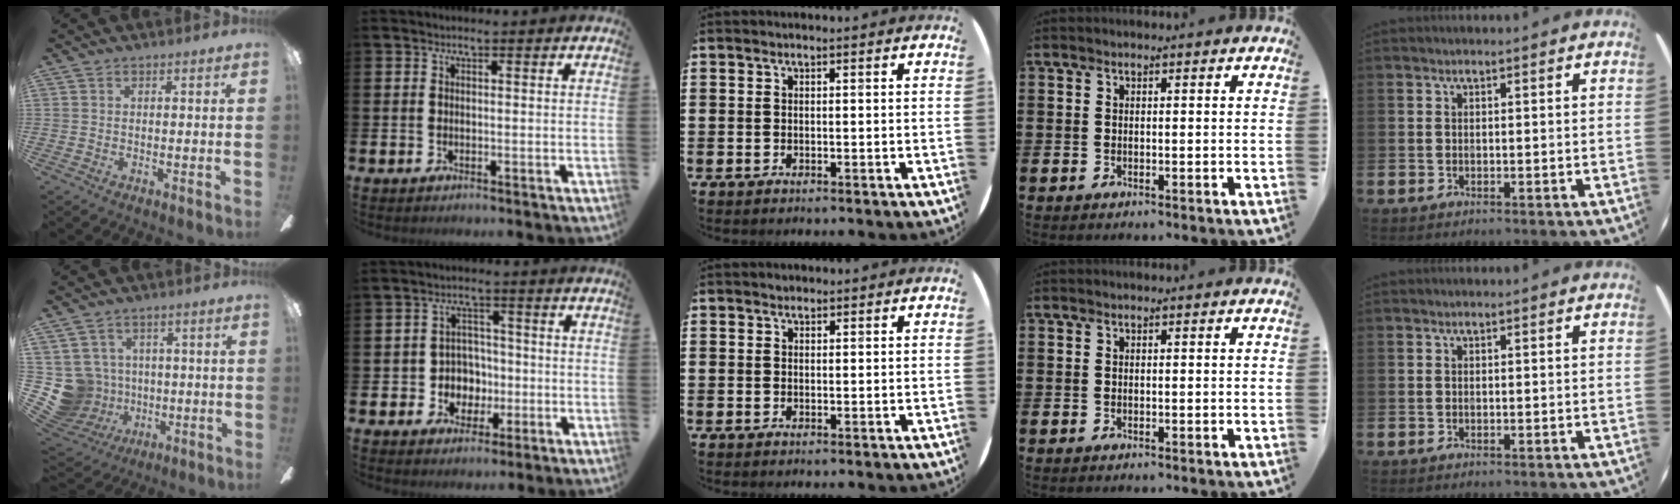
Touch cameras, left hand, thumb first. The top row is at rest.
{"thumb": {"total": 10.6, "force": [-0.4, 10.4, 2.2], "torque": [-0.104, 0.000, 0.002]}, "index": {"total": 4.4, "force": [-0.4, 4.3, 0.7], "torque": [-0.026, 0.001, -0.014]}, "middle": {"total": 0.6, "force": [0.5, 0.3, 0.0], "torque": [0.008, 0.000, 0.009]}}